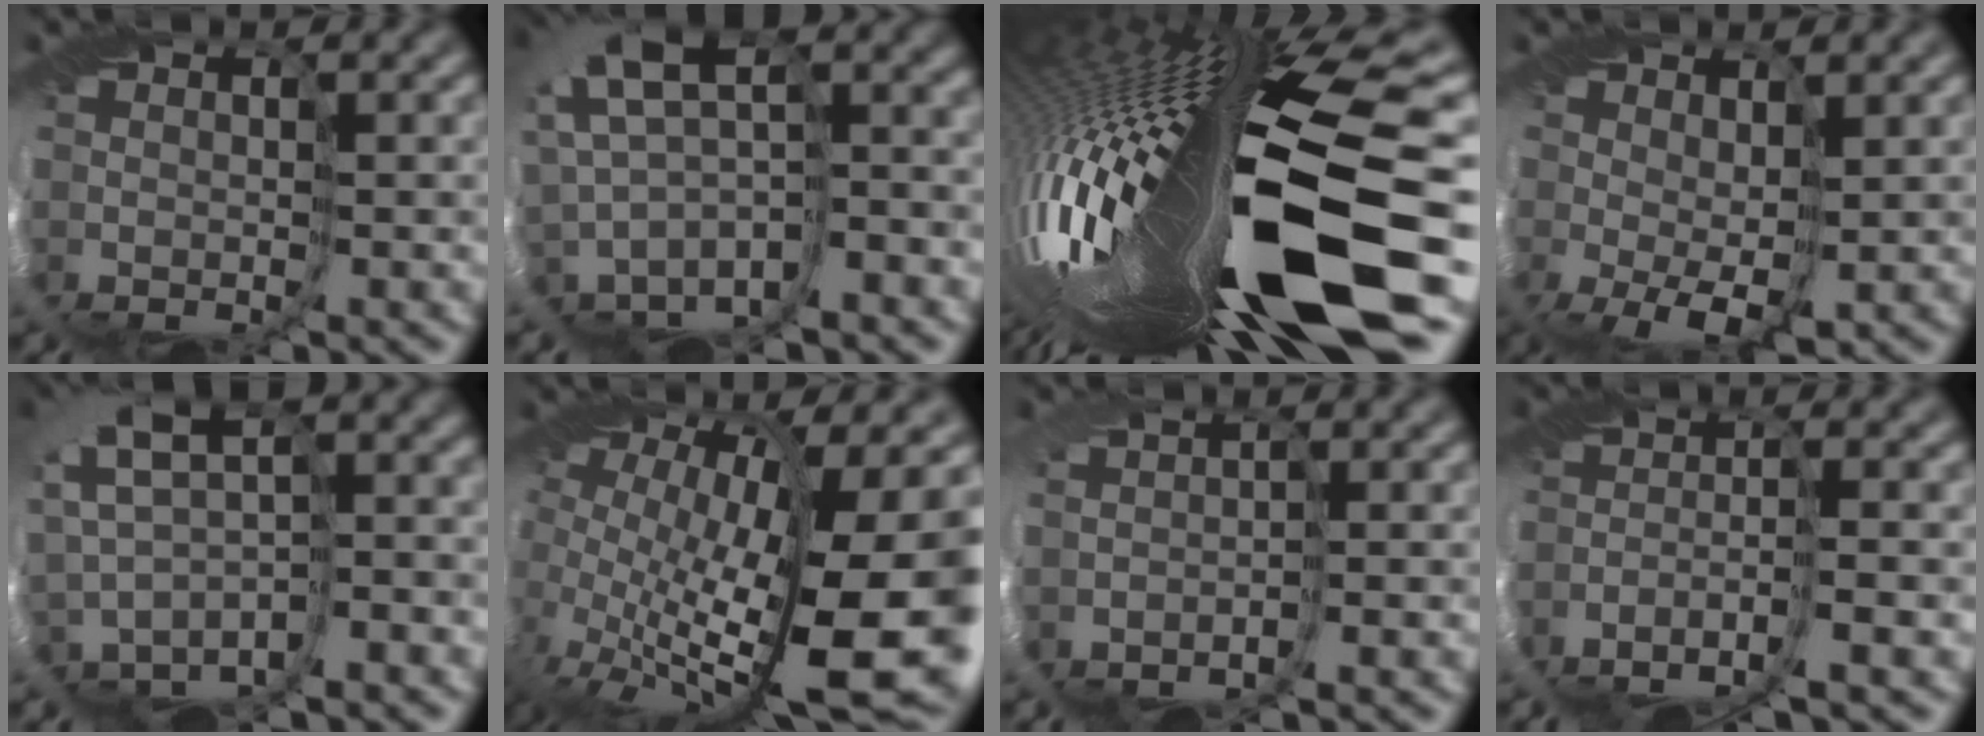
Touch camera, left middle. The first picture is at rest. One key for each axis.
{"total": 4.9, "fx": 1.2, "fy": 1.7, "fz": 4.4, "tx": -0.102, "ty": 0.024, "tz": 0.027}
{"total": 16.8, "fx": -4.4, "fy": 1.6, "fz": 16.2, "tx": -0.282, "ty": -0.022, "tz": -0.064}
{"total": 2.8, "fx": -0.6, "fy": 1.9, "fz": 1.9, "tx": -0.058, "ty": -0.013, "tz": -0.004}
{"total": 3.5, "fx": 1.5, "fy": 0.6, "fz": 3.2, "tx": -0.059, "ty": 0.027, "tz": 0.026}
{"total": 14.2, "fx": -1.5, "fy": 5.2, "fz": 13.1, "tx": -0.215, "ty": -0.045, "tz": -0.006}
{"total": 1.4, "fx": -0.1, "fy": 0.8, "fz": 1.2, "tx": -0.028, "ty": 0.014, "tz": -0.008}
{"total": 3.3, "fx": -2.9, "fy": -0.6, "fz": 1.3, "tx": -0.031, "ty": 0.004, "tz": -0.068}